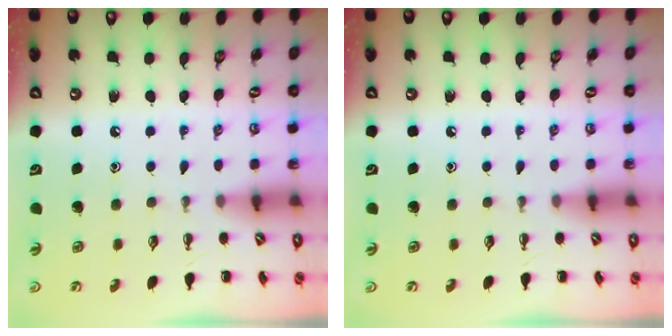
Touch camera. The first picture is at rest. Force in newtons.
{"total": 0.0}